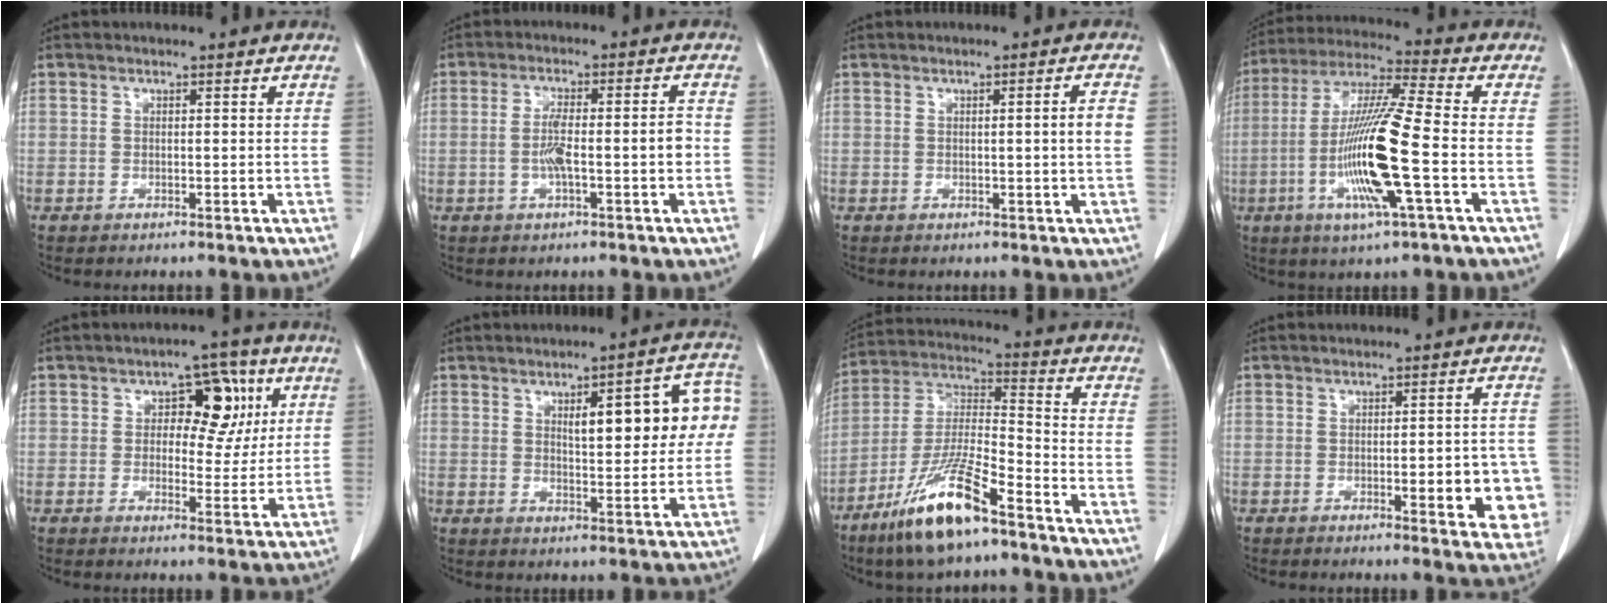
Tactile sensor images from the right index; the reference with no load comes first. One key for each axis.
{"total": 6.3, "fx": -1.3, "fy": 0.8, "fz": 6.1, "tx": -0.114, "ty": 0.015, "tz": -0.020}
{"total": 2.9, "fx": 0.2, "fy": -0.2, "fz": 2.9, "tx": -0.040, "ty": 0.003, "tz": 0.003}
{"total": 15.7, "fx": -3.9, "fy": 0.1, "fz": 15.2, "tx": -0.309, "ty": -0.011, "tz": -0.082}
{"total": 8.3, "fx": 2.5, "fy": 4.8, "fz": 6.3, "tx": -0.065, "ty": 0.021, "tz": 0.033}
{"total": 12.8, "fx": 2.9, "fy": 3.4, "fz": 11.9, "tx": -0.145, "ty": 0.032, "tz": 0.038}
{"total": 14.6, "fx": -9.5, "fy": 2.2, "fz": 10.9, "tx": -0.223, "ty": -0.022, "tz": -0.181}
{"total": 9.0, "fx": -2.1, "fy": 2.5, "fz": 8.3, "tx": -0.084, "ty": 0.002, "tz": -0.022}